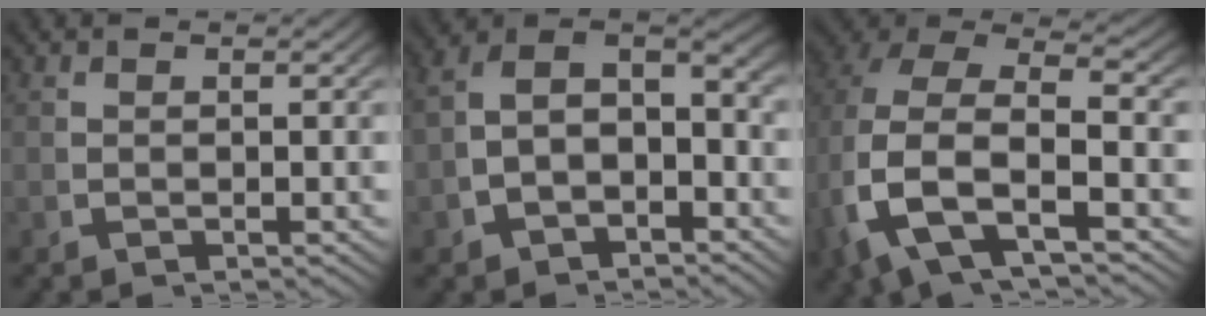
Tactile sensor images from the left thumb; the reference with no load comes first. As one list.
[{"total": 9.1, "force": [-0.4, 6.8, 6.0], "torque": [-0.096, -0.002, -0.014]}, {"total": 10.4, "force": [-0.1, 6.6, 8.0], "torque": [-0.192, -0.036, 0.012]}]